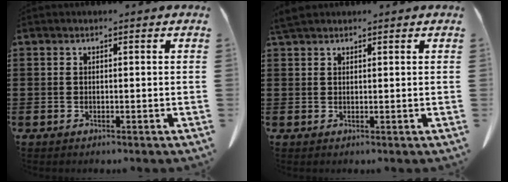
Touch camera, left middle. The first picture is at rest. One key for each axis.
{"total": 2.1, "fx": 1.8, "fy": 0.6, "fz": 0.9, "tx": -0.023, "ty": 0.003, "tz": 0.037}